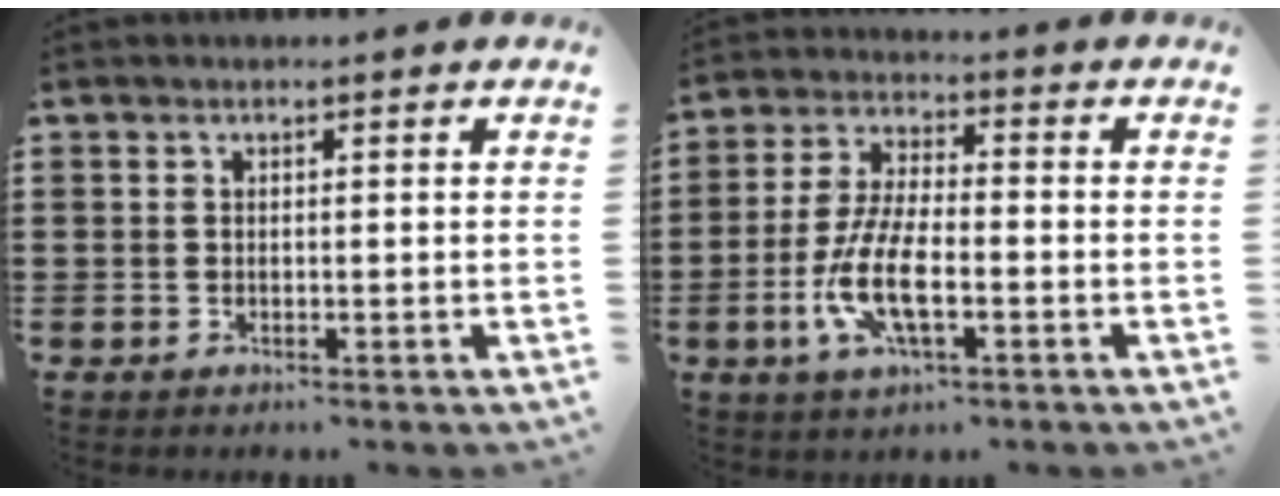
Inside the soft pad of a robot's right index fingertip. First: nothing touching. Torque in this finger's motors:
{"motor_torque": [2.14, 0.00, 1.05, 0.21]}